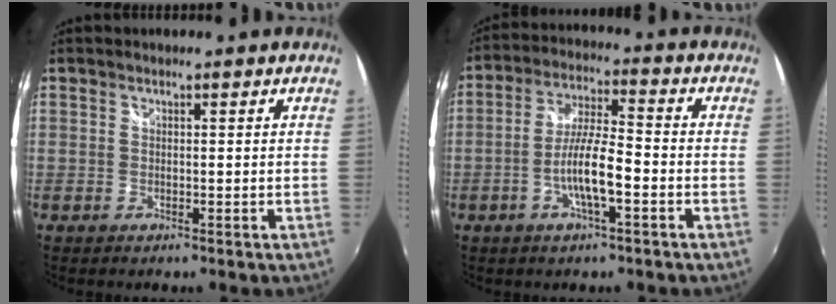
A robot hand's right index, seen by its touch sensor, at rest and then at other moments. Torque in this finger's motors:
{"motor_torque": [1.29, -0.39, 0.74, 0.18]}